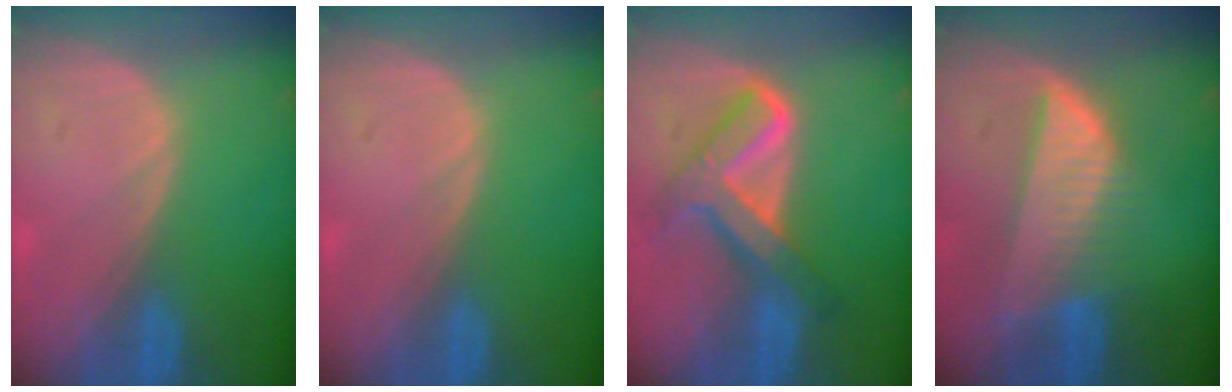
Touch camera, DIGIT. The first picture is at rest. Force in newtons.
{"total": 0.0}
{"total": 8.0, "press": 8.0, "slide": 0.6}
{"total": 7.9, "press": 7.0, "slide": 3.7}